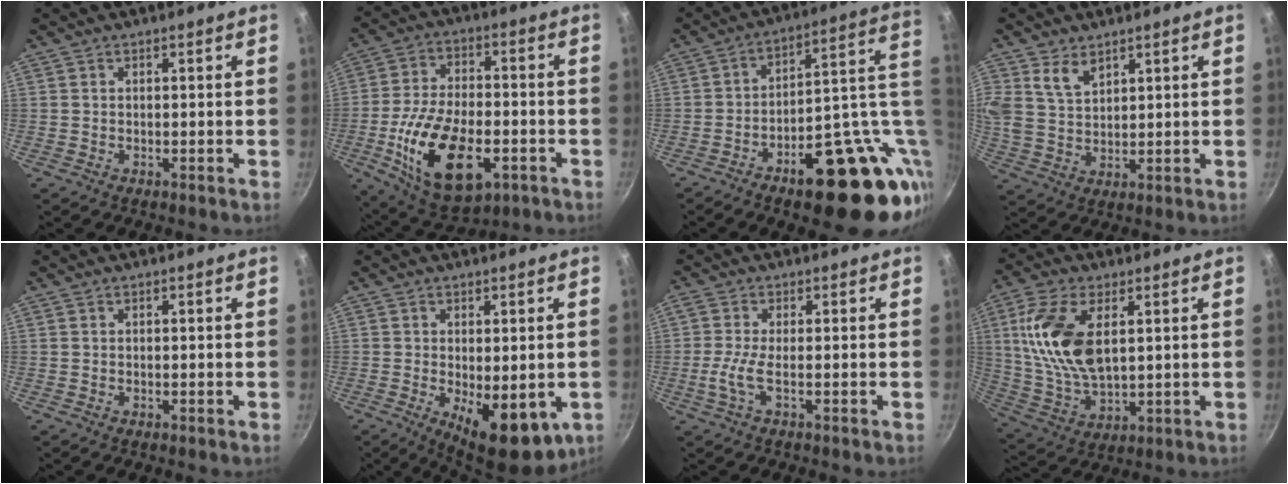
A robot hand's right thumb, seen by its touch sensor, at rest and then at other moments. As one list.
[{"total": 19.6, "force": [-6.1, 10.4, 15.5], "torque": [-0.271, 0.015, -0.097]}, {"total": 25.6, "force": [-4.1, 11.5, 22.5], "torque": [-0.248, 0.016, -0.038]}, {"total": 7.0, "force": [3.9, 4.4, 3.8], "torque": [-0.066, -0.016, 0.081]}, {"total": 0.0}, {"total": 11.9, "force": [-2.6, 5.2, 10.3], "torque": [-0.121, -0.010, -0.020]}, {"total": 3.8, "force": [-1.0, 0.5, 3.7], "torque": [-0.101, 0.002, -0.026]}, {"total": 15.5, "force": [3.9, 8.1, 12.6], "torque": [-0.243, -0.011, 0.082]}]